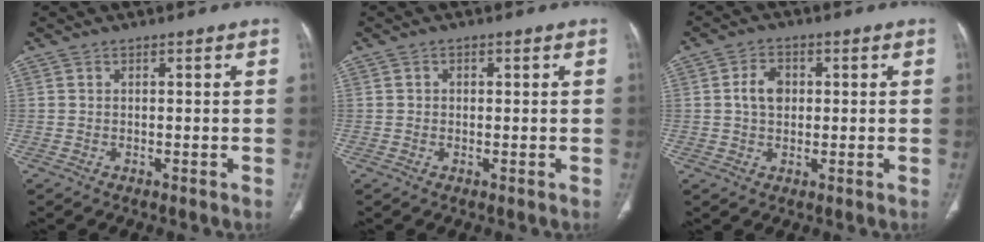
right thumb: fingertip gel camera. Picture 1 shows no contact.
{"total": 0.9, "force": [0.1, 0.9, 0.4], "torque": [0.000, 0.002, 0.000]}
{"total": 4.9, "force": [0.6, 3.6, 3.3], "torque": [-0.050, 0.006, 0.008]}